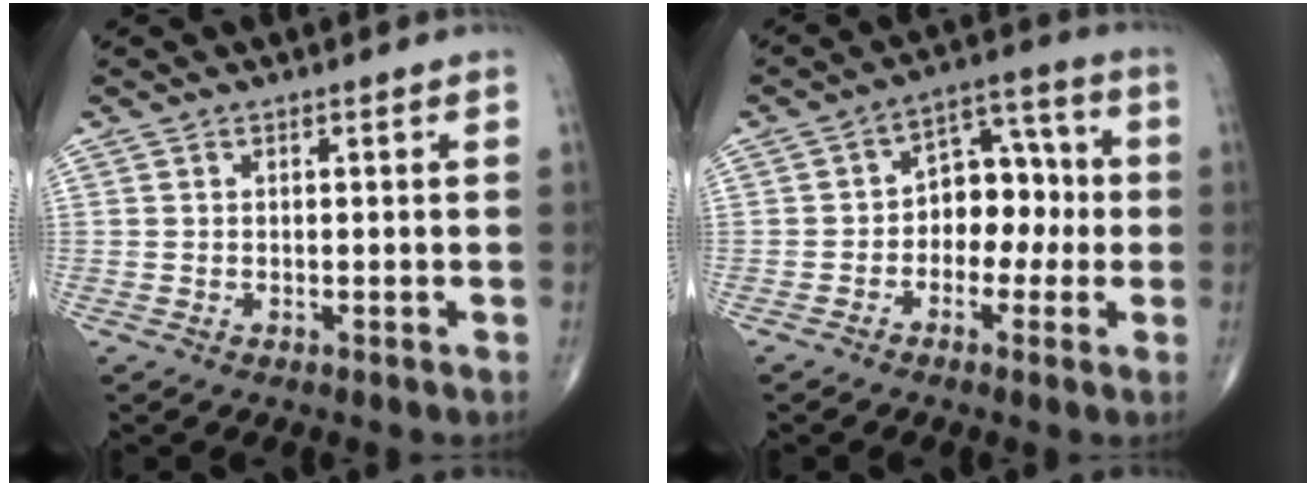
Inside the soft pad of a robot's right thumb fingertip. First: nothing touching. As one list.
[{"total": 9.4, "force": [-1.1, 6.7, 6.5], "torque": [-0.050, 0.039, -0.032]}]